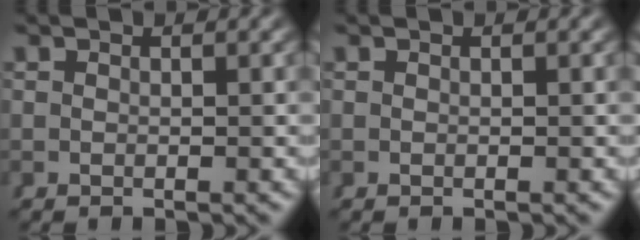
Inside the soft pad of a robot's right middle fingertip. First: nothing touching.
{"total": 0.0}